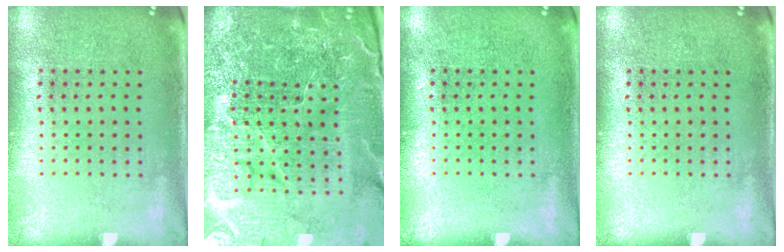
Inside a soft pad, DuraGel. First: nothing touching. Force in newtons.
{"total": 6.2, "press": 5.7, "slide": 2.4}
{"total": 0.0}
{"total": 0.0}